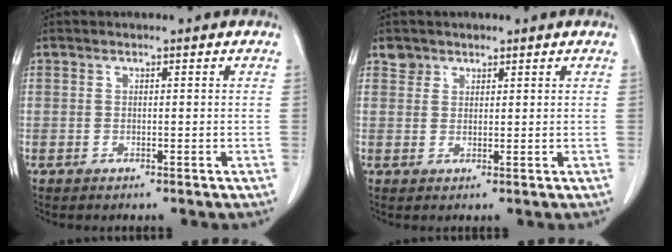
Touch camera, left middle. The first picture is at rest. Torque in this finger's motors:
{"motor_torque": [0.07, -0.06, -0.11, 0.00]}